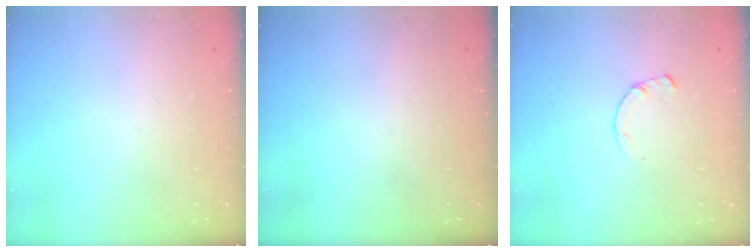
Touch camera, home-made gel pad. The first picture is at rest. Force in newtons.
{"total": 0.0}
{"total": 2.2, "press": 2.2, "slide": 0.3}